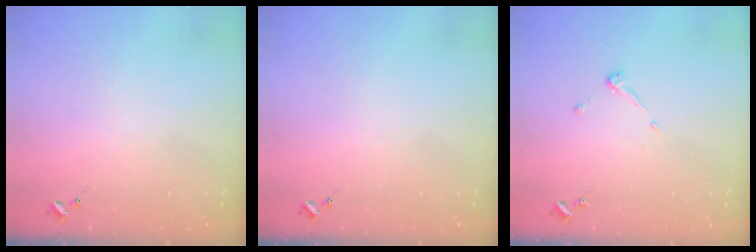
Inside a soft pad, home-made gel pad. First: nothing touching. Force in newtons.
{"total": 0.0}
{"total": 3.9, "press": 3.9, "slide": 0.6}